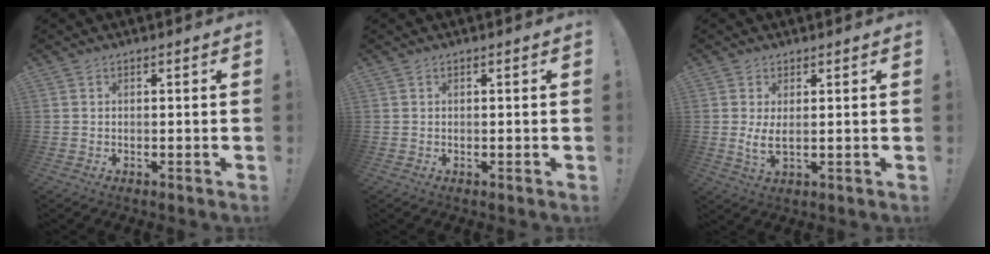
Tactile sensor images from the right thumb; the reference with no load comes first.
{"total": 0.0}
{"total": 4.5, "force": [0.9, 1.5, 4.1], "torque": [-0.063, -0.012, 0.015]}